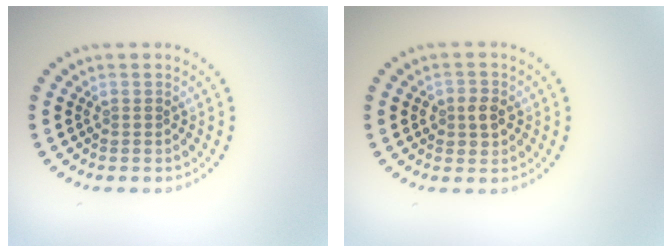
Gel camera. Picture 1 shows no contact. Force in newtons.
{"total": 1.9, "press": 1.8, "slide": 0.5}